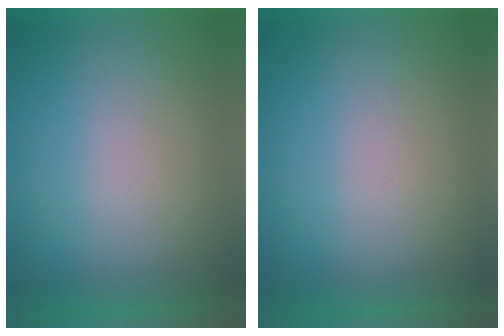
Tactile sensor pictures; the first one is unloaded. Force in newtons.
{"total": 1.4}